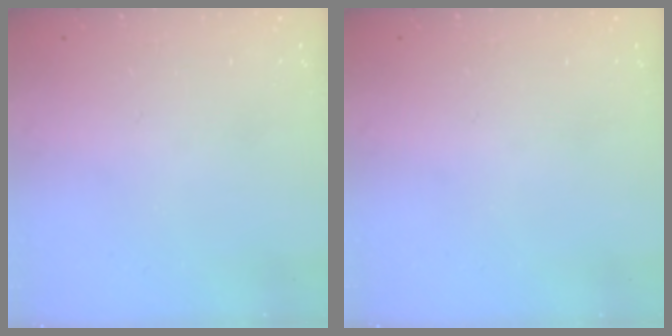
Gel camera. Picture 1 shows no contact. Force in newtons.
{"total": 0.0}